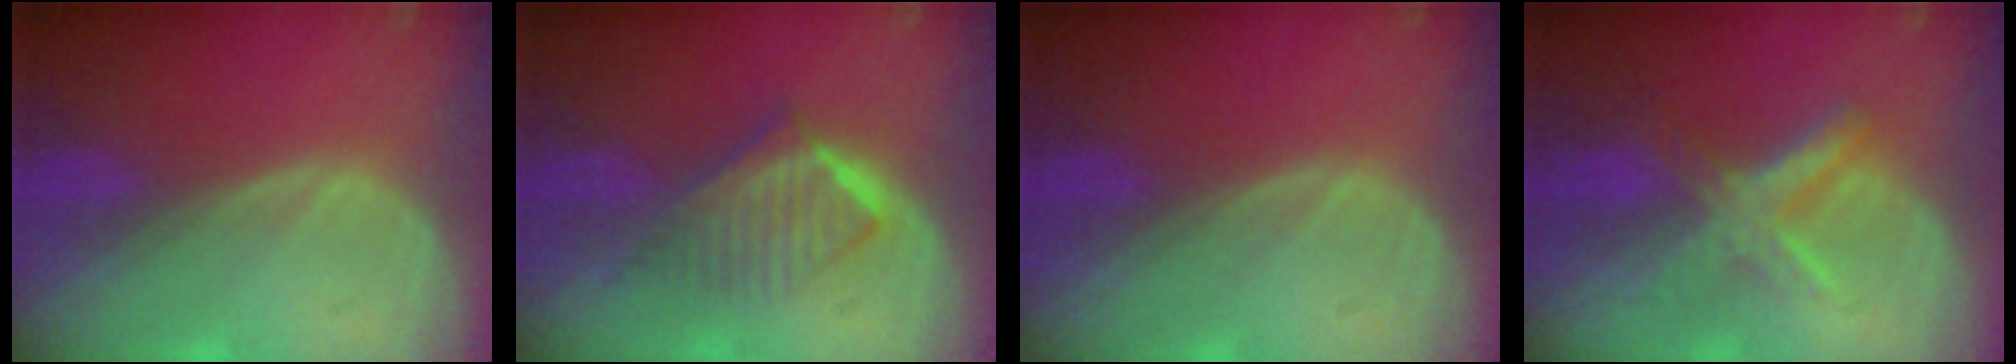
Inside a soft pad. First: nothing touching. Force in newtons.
{"total": 6.5, "press": 5.9, "slide": 2.7}
{"total": 0.0}
{"total": 7.1, "press": 6.2, "slide": 3.6}